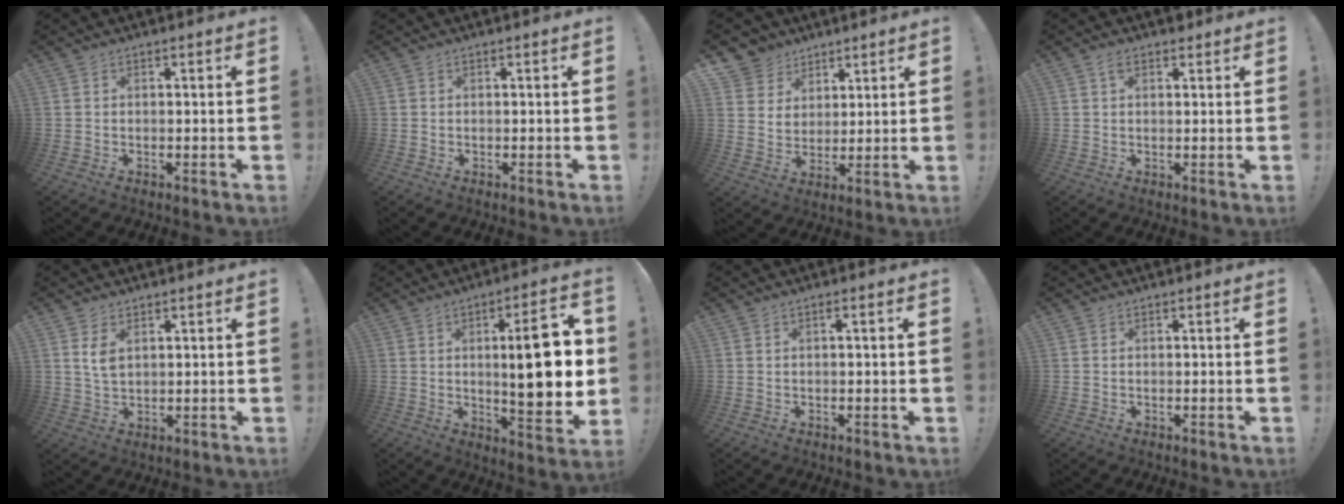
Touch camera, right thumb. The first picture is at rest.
{"total": 0.0}
{"total": 8.2, "force": [4.7, 6.6, 0.8], "torque": [-0.021, -0.037, 0.099]}
{"total": 2.3, "force": [1.5, 1.1, 1.4], "torque": [-0.023, -0.001, 0.025]}
{"total": 5.1, "force": [2.1, 3.2, 3.4], "torque": [-0.061, -0.009, 0.037]}
{"total": 16.0, "force": [1.9, 4.0, 15.4], "torque": [-0.213, -0.010, 0.022]}
{"total": 1.2, "force": [-0.3, -0.3, 1.1], "torque": [-0.030, 0.005, -0.006]}
{"total": 0.0}